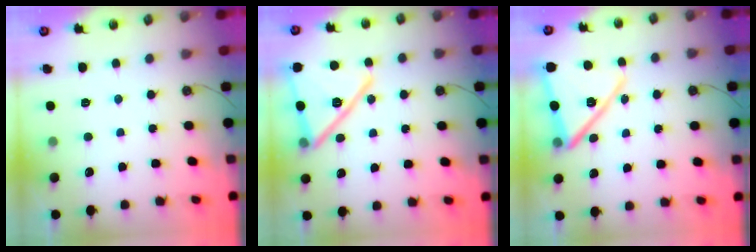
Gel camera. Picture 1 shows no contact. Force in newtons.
{"total": 20.4, "press": 18.7, "slide": 8.2}
{"total": 16.7, "press": 16.5, "slide": 2.1}